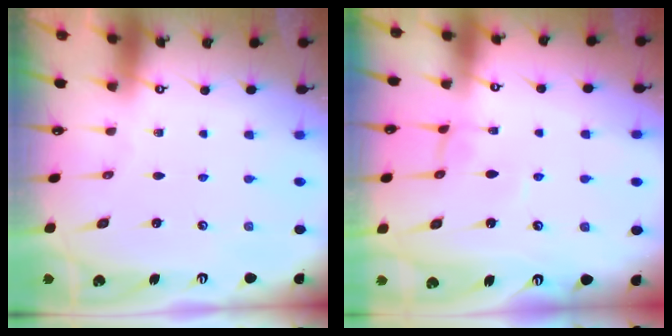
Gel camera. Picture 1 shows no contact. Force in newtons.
{"total": 2.0, "press": 2.0, "slide": 0.2}